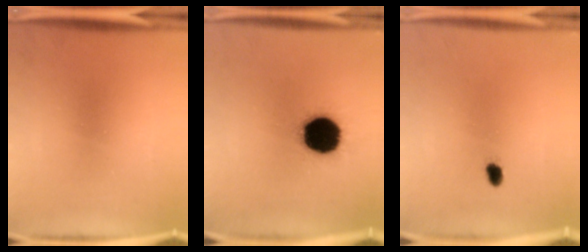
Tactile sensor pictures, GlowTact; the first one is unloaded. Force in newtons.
{"total": 19.6}
{"total": 1.8}